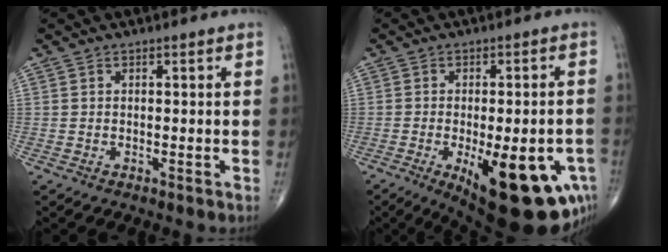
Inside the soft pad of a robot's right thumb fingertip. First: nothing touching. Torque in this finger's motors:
{"motor_torque": [2.39, 2.25, 0.88, -0.95, 0.40]}